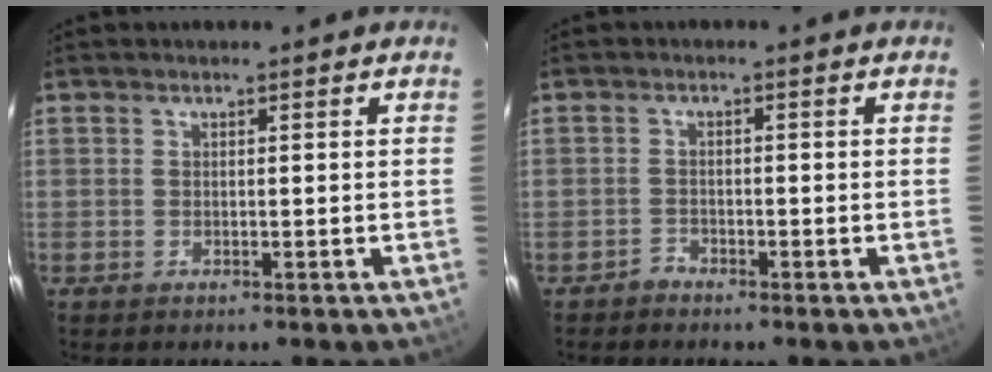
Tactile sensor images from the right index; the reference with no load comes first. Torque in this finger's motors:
{"motor_torque": [-0.03, -0.03, -0.16, -0.08]}